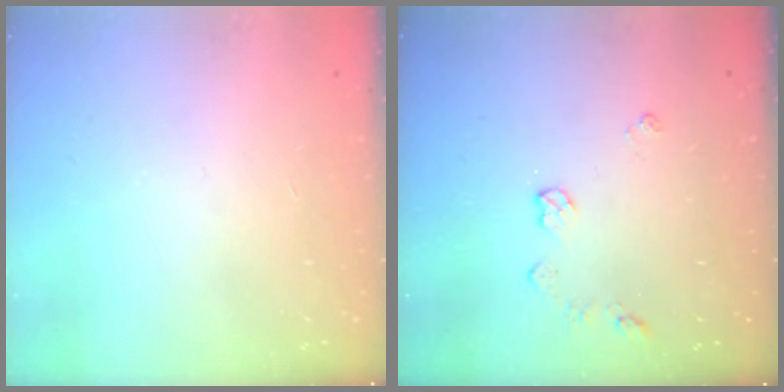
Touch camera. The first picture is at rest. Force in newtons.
{"total": 6.1, "press": 6.1, "slide": 0.8}